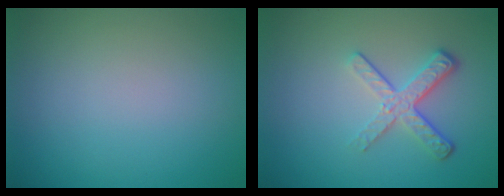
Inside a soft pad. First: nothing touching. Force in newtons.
{"total": 3.5, "press": 2.5, "slide": 2.5}